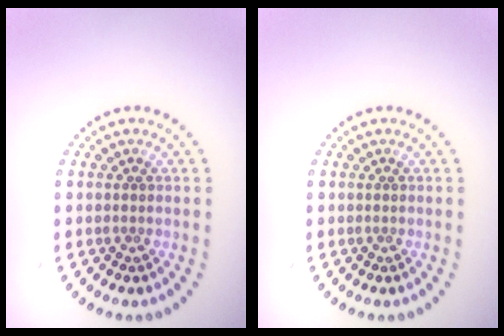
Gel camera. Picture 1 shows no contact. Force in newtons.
{"total": 0.0}